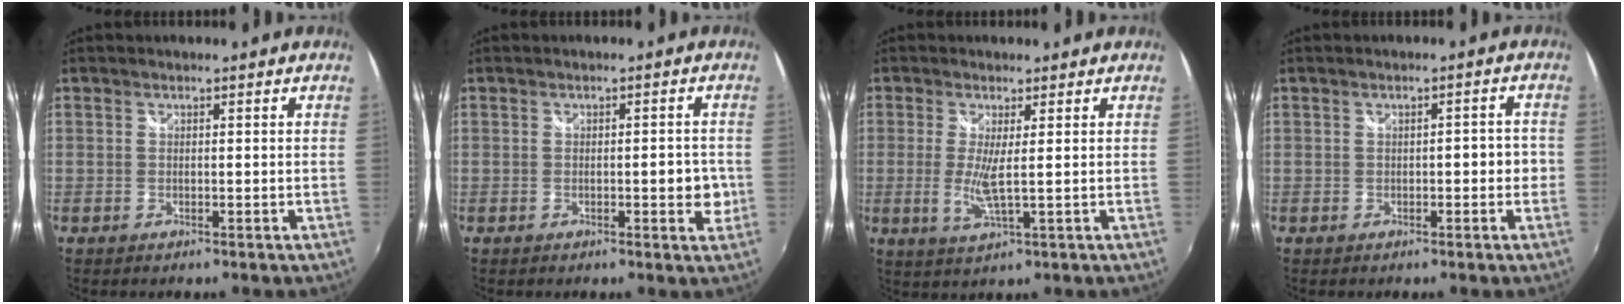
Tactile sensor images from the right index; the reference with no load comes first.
{"total": 3.4, "force": [-0.5, 1.5, 3.0], "torque": [-0.036, 0.004, -0.002]}
{"total": 4.5, "force": [0.3, 0.2, 4.5], "torque": [-0.098, -0.008, 0.002]}
{"total": 2.6, "force": [-0.9, 1.3, 2.1], "torque": [-0.027, 0.009, -0.011]}